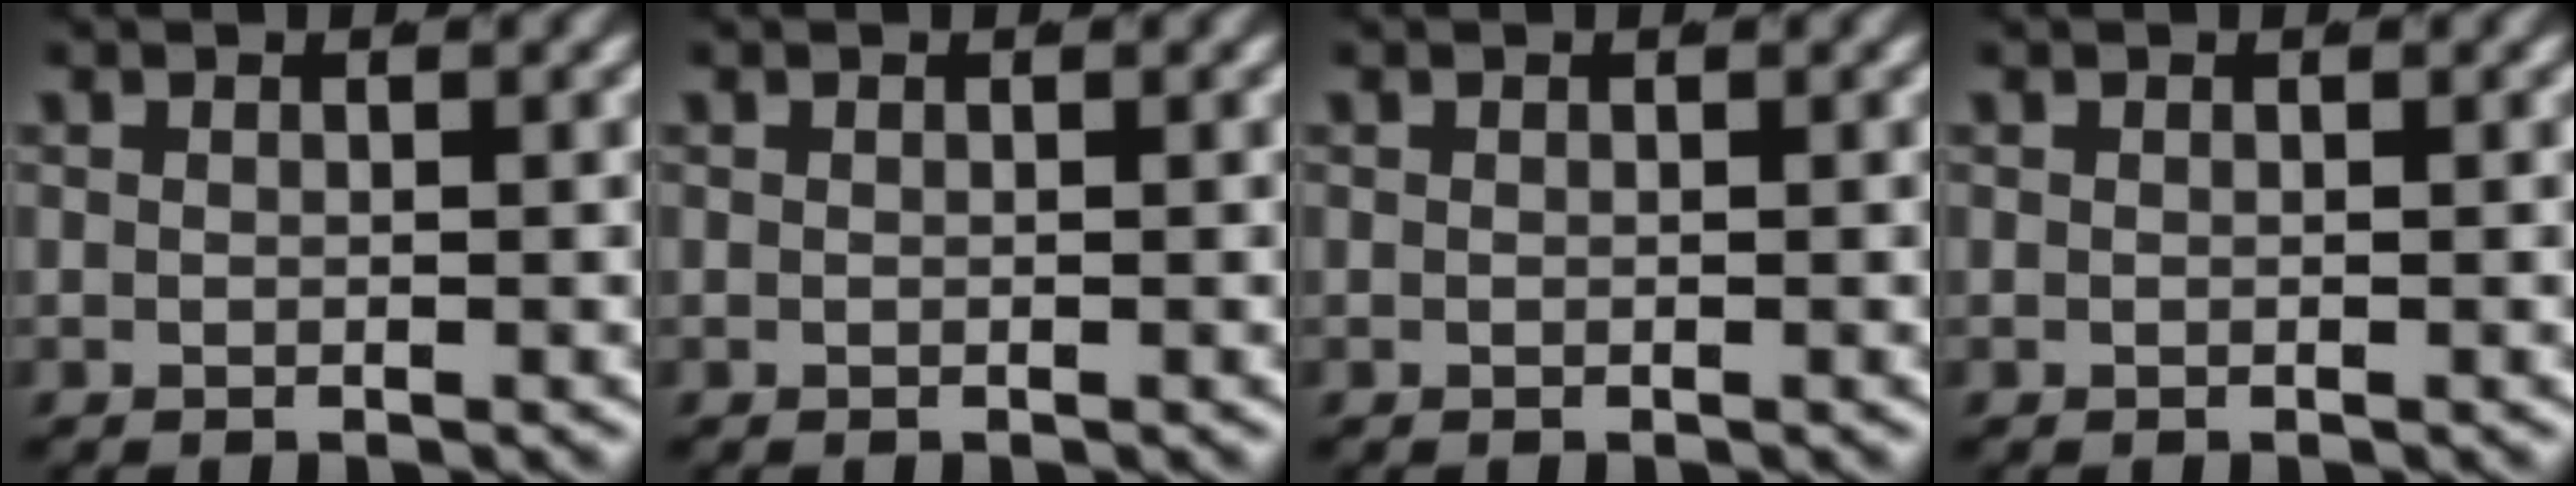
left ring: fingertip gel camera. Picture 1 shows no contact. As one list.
[{"total": 0.0}, {"total": 0.0}, {"total": 0.0}]